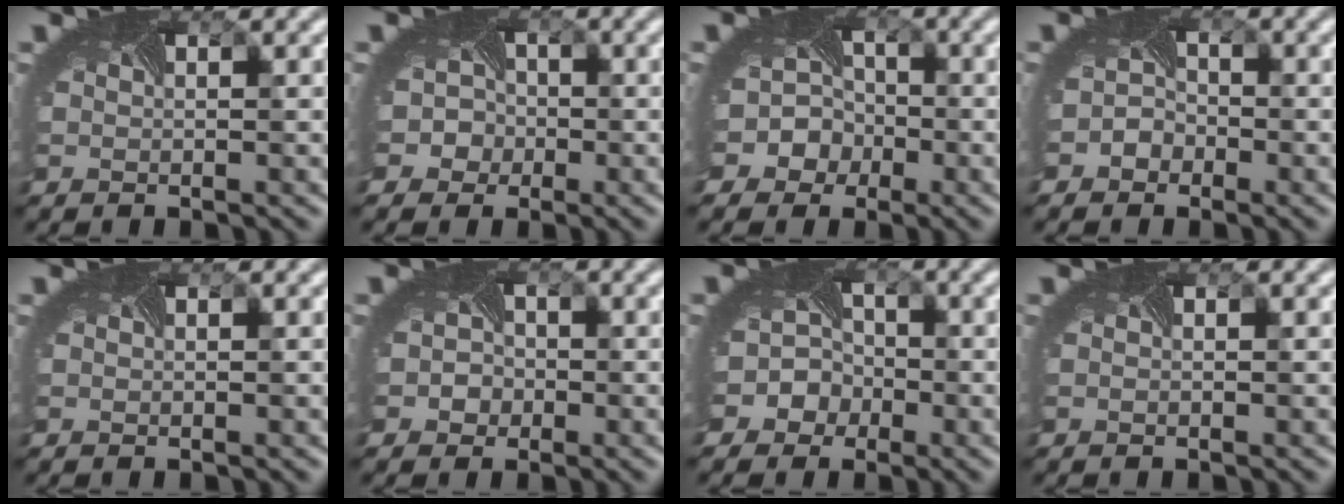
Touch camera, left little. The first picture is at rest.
{"total": 3.8, "force": [-1.3, 3.5, 0.6], "torque": [0.013, 0.012, -0.033]}
{"total": 5.9, "force": [-2.3, 5.2, 1.4], "torque": [-0.009, 0.002, -0.060]}
{"total": 1.9, "force": [-1.3, 1.3, 0.0], "torque": [0.001, 0.000, -0.030]}
{"total": 0.0}
{"total": 2.1, "force": [-0.7, 1.9, 0.3], "torque": [0.014, -0.001, -0.014]}
{"total": 4.3, "force": [-2.0, 3.7, 0.7], "torque": [0.013, 0.005, -0.041]}
{"total": 0.0}